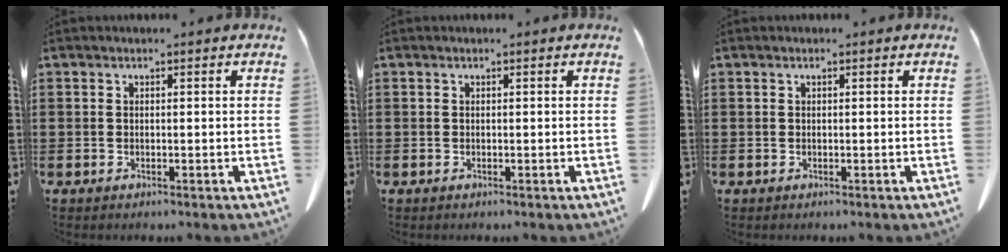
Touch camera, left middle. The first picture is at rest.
{"total": 0.0}
{"total": 0.0}